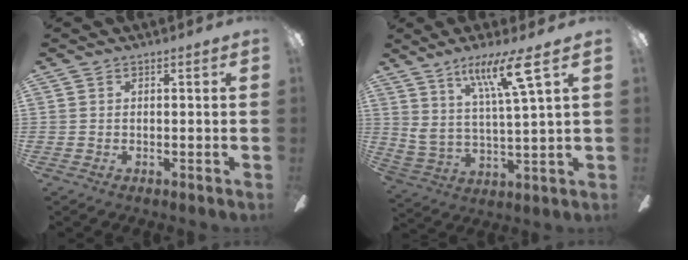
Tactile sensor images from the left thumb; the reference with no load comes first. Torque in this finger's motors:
{"motor_torque": [2.02, 2.05, 2.20, -0.43, 0.28]}